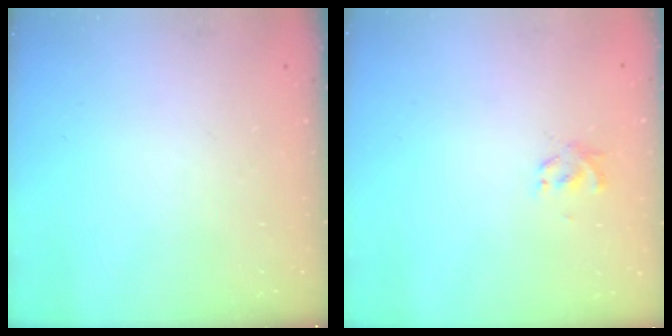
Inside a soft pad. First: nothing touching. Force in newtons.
{"total": 2.1, "press": 1.9, "slide": 0.8}